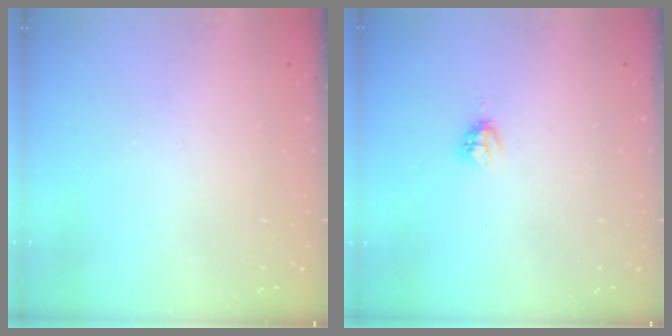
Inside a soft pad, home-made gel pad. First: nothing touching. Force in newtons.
{"total": 3.3, "press": 3.3, "slide": 0.5}